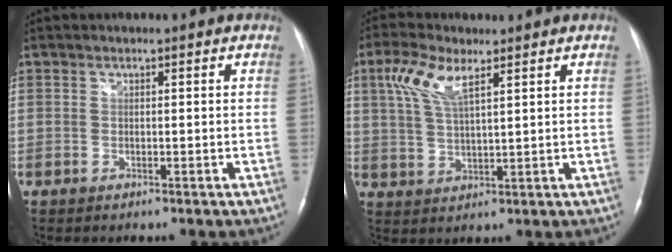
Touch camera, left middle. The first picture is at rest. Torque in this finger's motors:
{"motor_torque": [0.42, -0.36, 0.10, 0.08]}